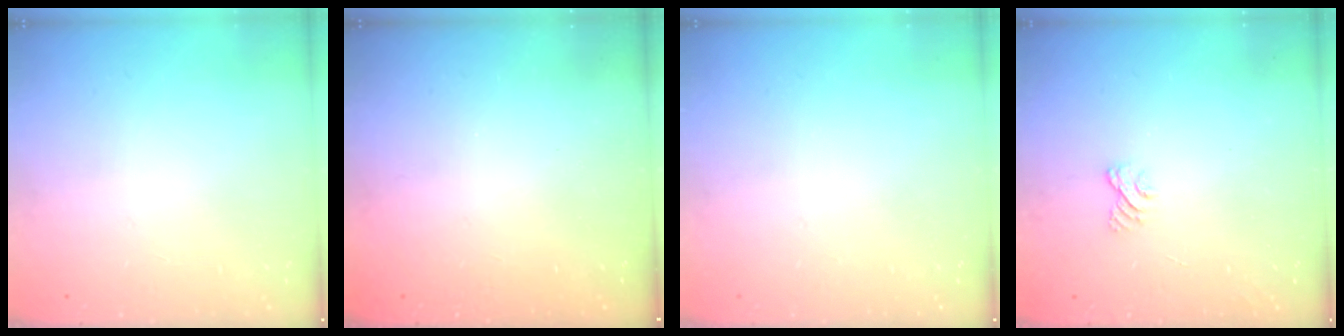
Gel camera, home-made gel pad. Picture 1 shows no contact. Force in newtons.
{"total": 2.4, "press": 2.3, "slide": 0.8}
{"total": 0.0}
{"total": 3.1, "press": 2.8, "slide": 1.2}